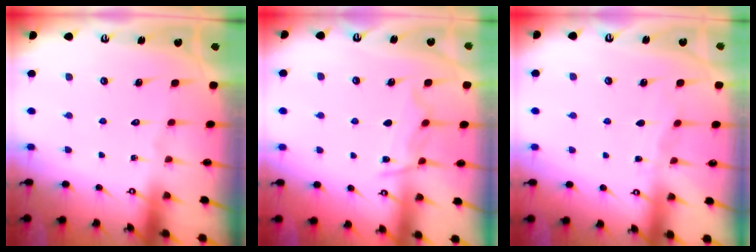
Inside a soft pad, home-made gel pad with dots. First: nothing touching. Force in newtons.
{"total": 8.0, "press": 7.9, "slide": 0.8}
{"total": 2.7, "press": 2.6, "slide": 0.5}